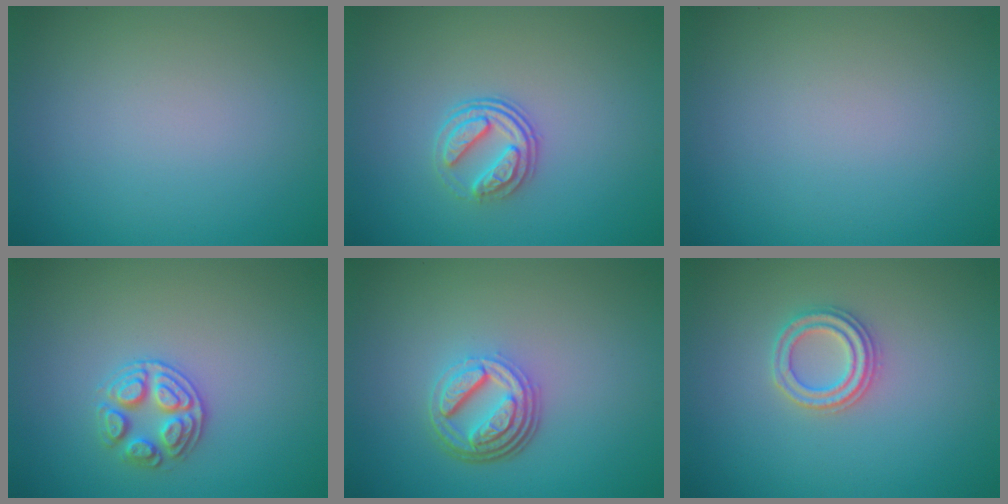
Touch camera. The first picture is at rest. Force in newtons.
{"total": 2.5, "press": 1.9, "slide": 1.6}
{"total": 0.0}
{"total": 2.6, "press": 2.6, "slide": 0.6}
{"total": 4.7, "press": 3.4, "slide": 3.2}
{"total": 2.4, "press": 2.3, "slide": 0.4}